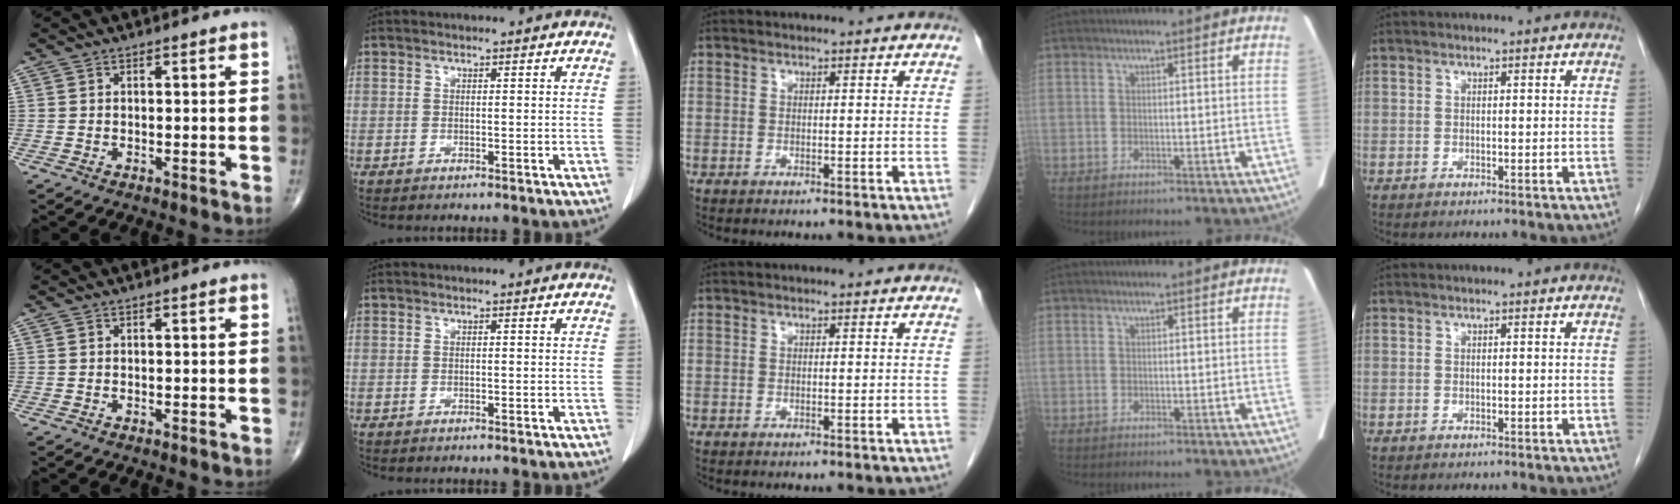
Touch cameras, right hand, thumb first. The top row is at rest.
{}